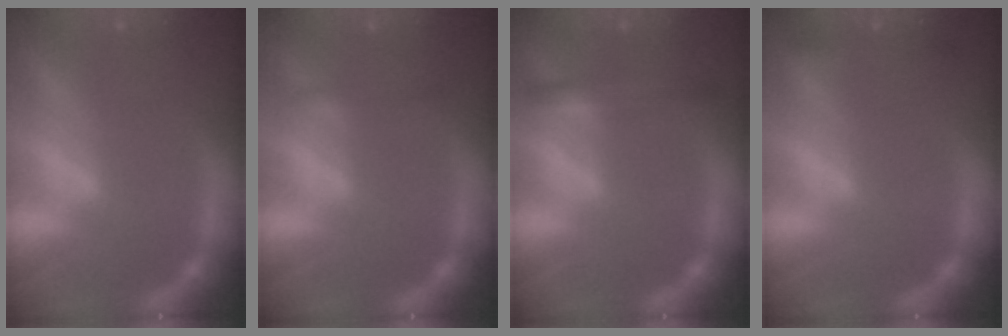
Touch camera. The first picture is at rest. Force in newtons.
{"total": 1.4}
{"total": 3.0}
{"total": 1.9}